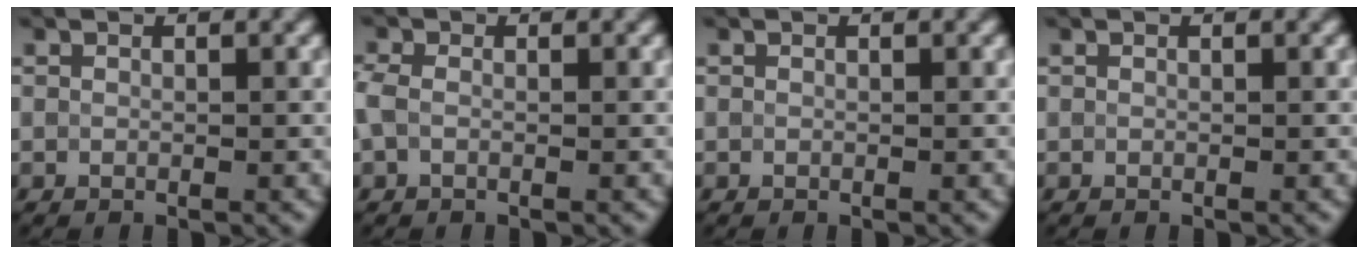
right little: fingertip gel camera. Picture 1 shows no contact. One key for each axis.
{"total": 1.6, "fx": -0.4, "fy": 1.1, "fz": 1.1, "tx": -0.031, "ty": 0.004, "tz": -0.014}
{"total": 0.0}
{"total": 0.0}